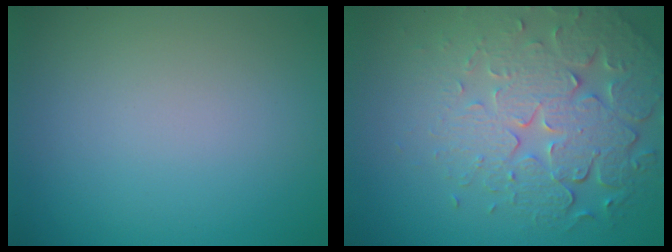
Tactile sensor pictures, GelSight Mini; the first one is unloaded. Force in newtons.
{"total": 7.1, "press": 5.2, "slide": 4.8}